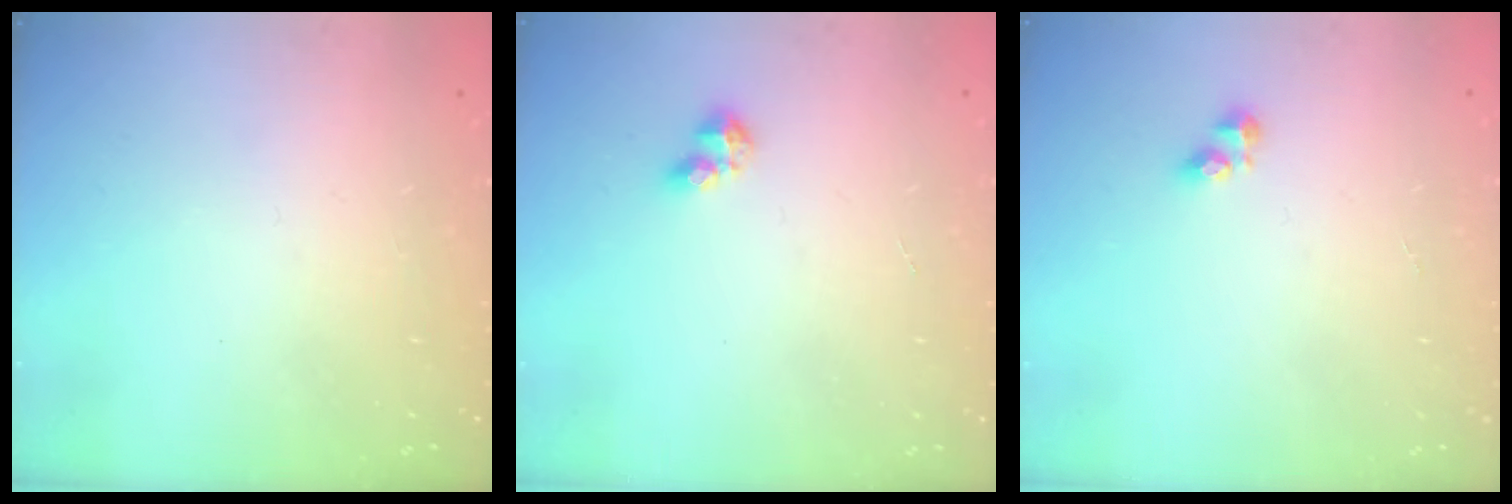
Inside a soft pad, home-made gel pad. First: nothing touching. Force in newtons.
{"total": 3.4, "press": 3.4, "slide": 0.5}
{"total": 3.5, "press": 3.5, "slide": 0.4}